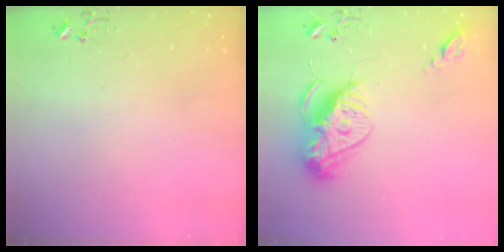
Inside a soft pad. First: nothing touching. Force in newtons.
{"total": 15.3, "press": 15.3, "slide": 1.3}